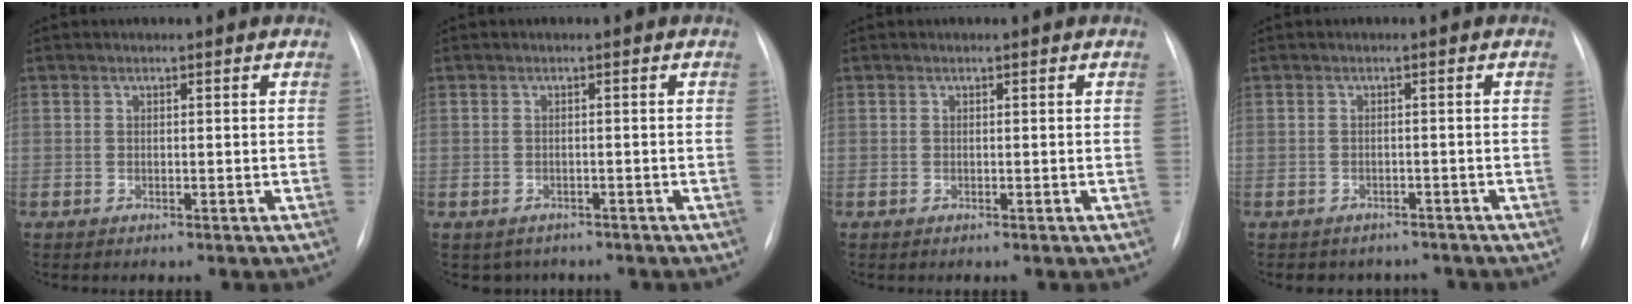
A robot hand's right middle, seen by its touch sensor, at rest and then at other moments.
{"total": 2.5, "force": [-1.9, 1.6, 0.1], "torque": [-0.002, 0.007, -0.024]}
{"total": 0.0}
{"total": 4.6, "force": [-4.0, 2.3, 0.0], "torque": [0.002, 0.012, -0.045]}